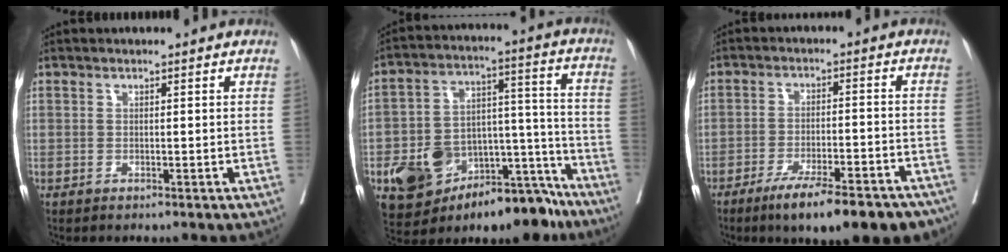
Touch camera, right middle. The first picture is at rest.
{"total": 19.4, "force": [-12.6, 8.6, 12.0], "torque": [-0.168, 0.047, -0.192]}
{"total": 15.8, "force": [-12.1, 3.2, 9.6], "torque": [-0.093, 0.007, -0.174]}